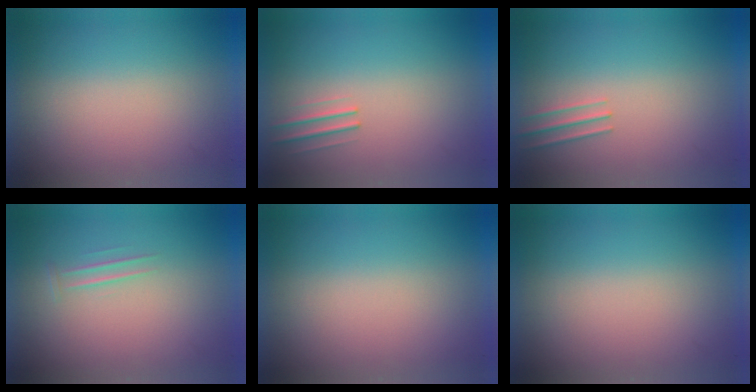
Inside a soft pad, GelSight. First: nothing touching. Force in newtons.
{"total": 1.0}
{"total": 1.0}
{"total": 1.1}
{"total": 0.0}
{"total": 0.0}